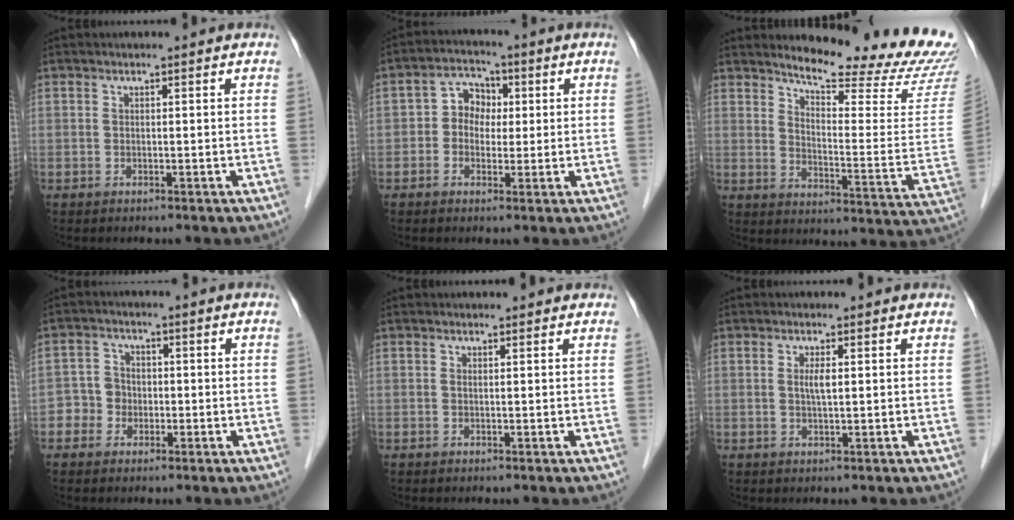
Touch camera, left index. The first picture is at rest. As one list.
[{"total": 4.9, "force": [0.3, 4.1, 2.7], "torque": [-0.048, 0.021, 0.000]}, {"total": 19.8, "force": [18.5, 1.2, 6.9], "torque": [-0.099, -0.111, 0.224]}, {"total": 3.9, "force": [-1.2, 3.6, 0.7], "torque": [-0.012, 0.014, -0.025]}, {"total": 1.0, "force": [0.9, 0.3, 0.3], "torque": [-0.015, 0.006, 0.007]}, {"total": 1.8, "force": [0.4, 0.3, 1.7], "torque": [-0.036, 0.000, 0.005]}]